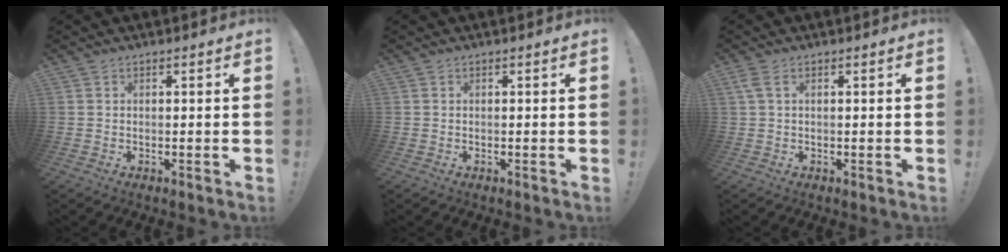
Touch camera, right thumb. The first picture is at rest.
{"total": 0.0}
{"total": 2.0, "force": [0.7, 0.7, 1.8], "torque": [-0.038, 0.004, 0.014]}